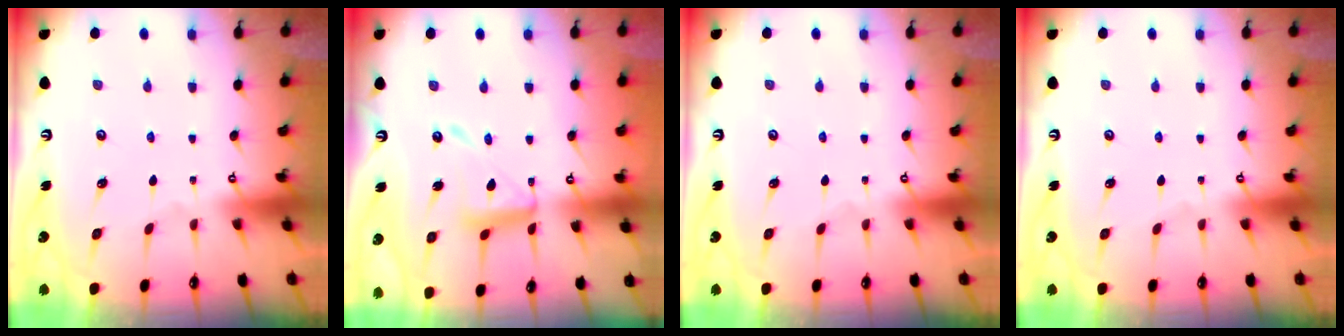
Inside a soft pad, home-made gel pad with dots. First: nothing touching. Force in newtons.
{"total": 14.2, "press": 14.2, "slide": 1.2}
{"total": 0.0}
{"total": 0.0}